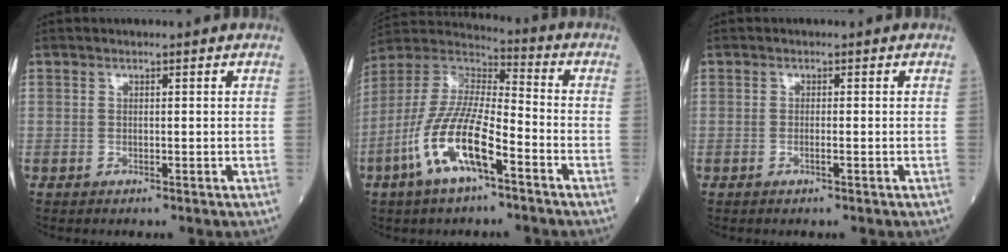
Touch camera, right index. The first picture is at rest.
{"total": 14.4, "force": [-6.3, 3.6, 12.4], "torque": [-0.262, -0.002, -0.123]}
{"total": 0.8, "force": [-0.4, 0.0, 0.8], "torque": [-0.015, 0.000, -0.006]}